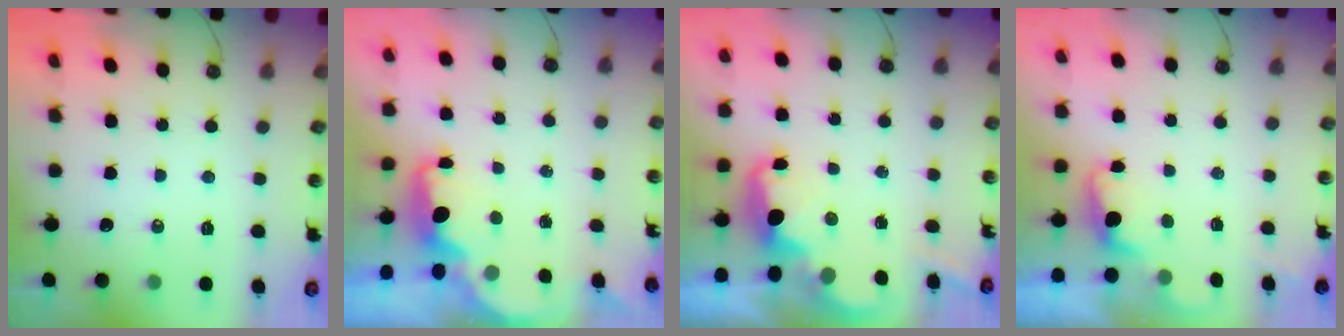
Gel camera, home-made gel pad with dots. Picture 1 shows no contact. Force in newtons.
{"total": 2.3, "press": 2.2, "slide": 0.6}
{"total": 2.6, "press": 2.6, "slide": 0.5}
{"total": 0.9, "press": 0.6, "slide": 0.7}